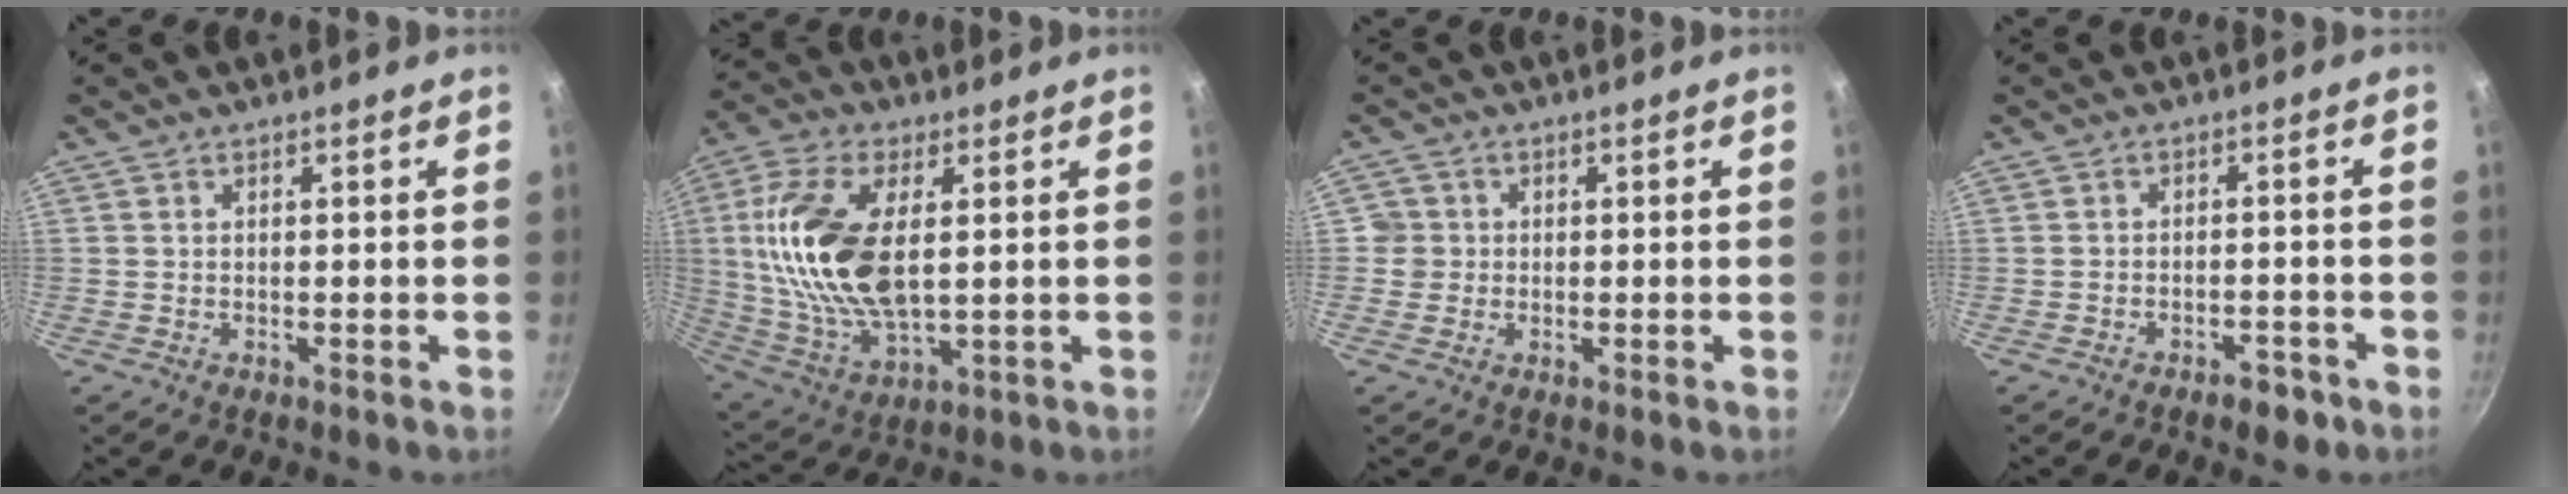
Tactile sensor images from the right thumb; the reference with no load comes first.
{"total": 20.1, "force": [2.5, 10.0, 17.2], "torque": [-0.361, -0.010, 0.053]}
{"total": 2.8, "force": [0.1, 2.8, 0.1], "torque": [0.022, 0.008, -0.002]}
{"total": 3.9, "force": [-2.6, 1.8, 2.3], "torque": [-0.025, 0.015, -0.037]}